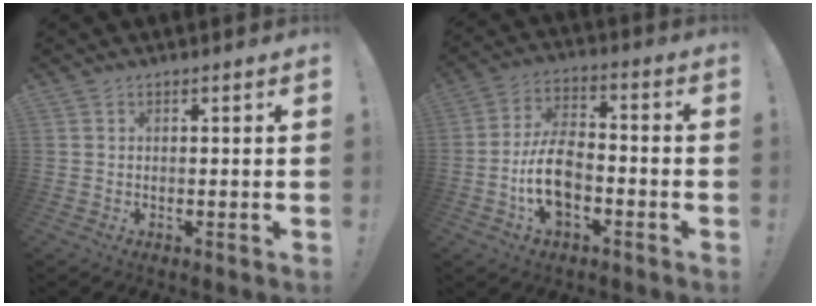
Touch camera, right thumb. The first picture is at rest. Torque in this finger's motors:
{"motor_torque": [0.20, 0.43, 0.30, -0.48, 0.16]}